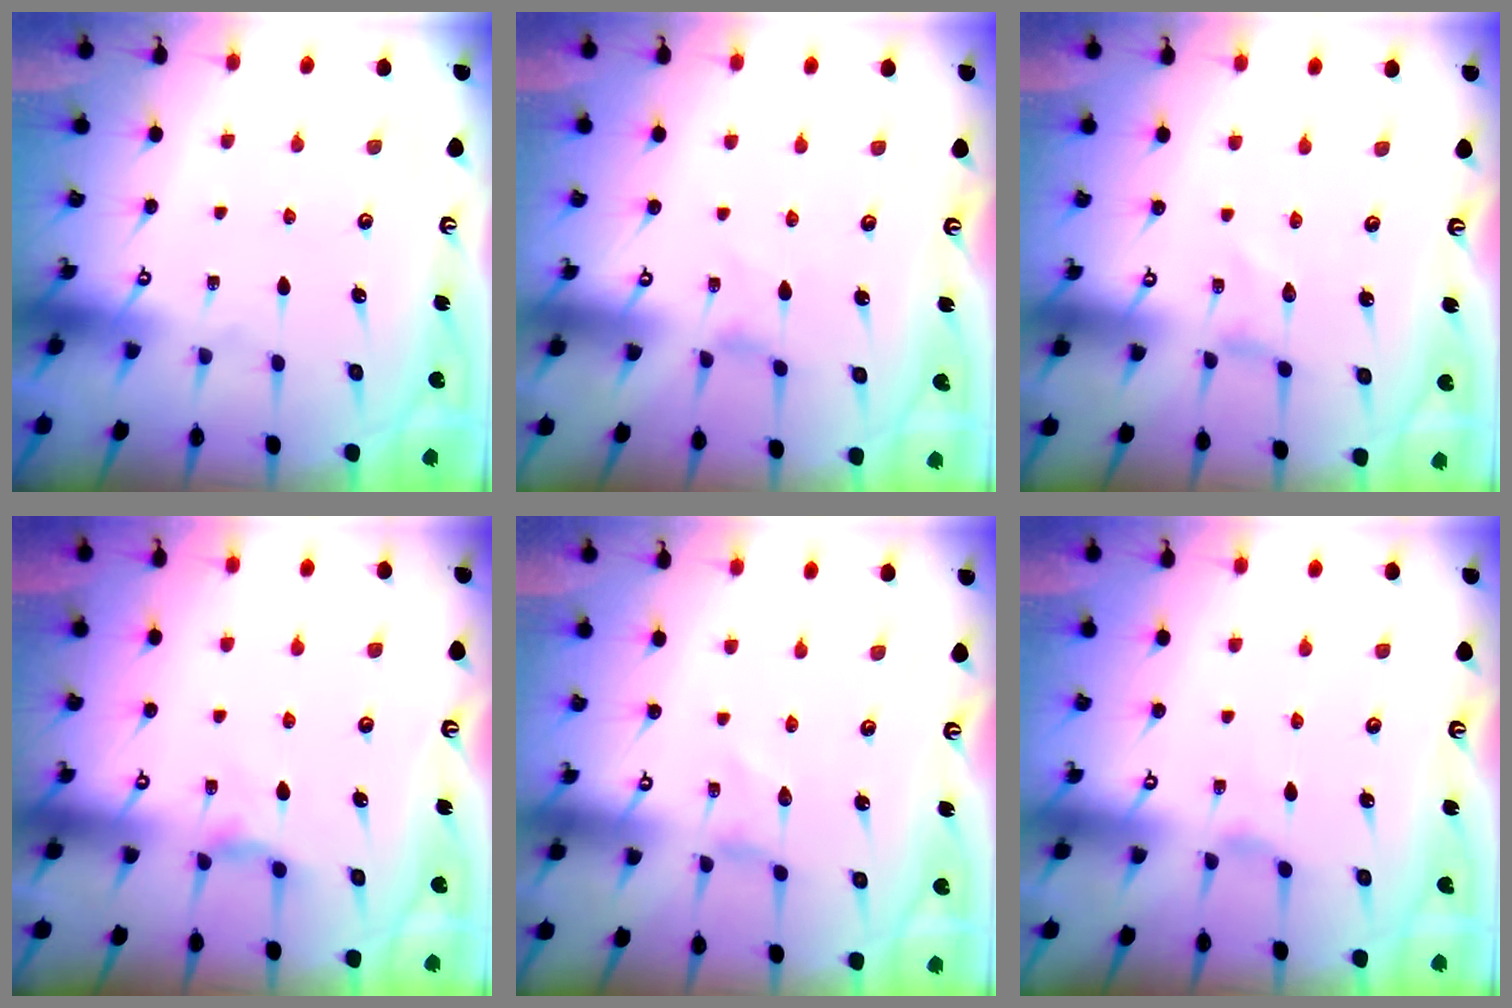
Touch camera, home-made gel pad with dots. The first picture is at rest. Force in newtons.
{"total": 0.0}
{"total": 0.0}
{"total": 3.5, "press": 3.4, "slide": 0.6}
{"total": 0.0}
{"total": 0.8, "press": 0.7, "slide": 0.3}